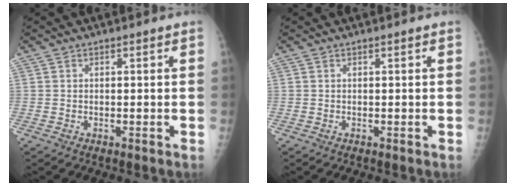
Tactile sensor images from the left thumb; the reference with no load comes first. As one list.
[{"total": 0.0}]